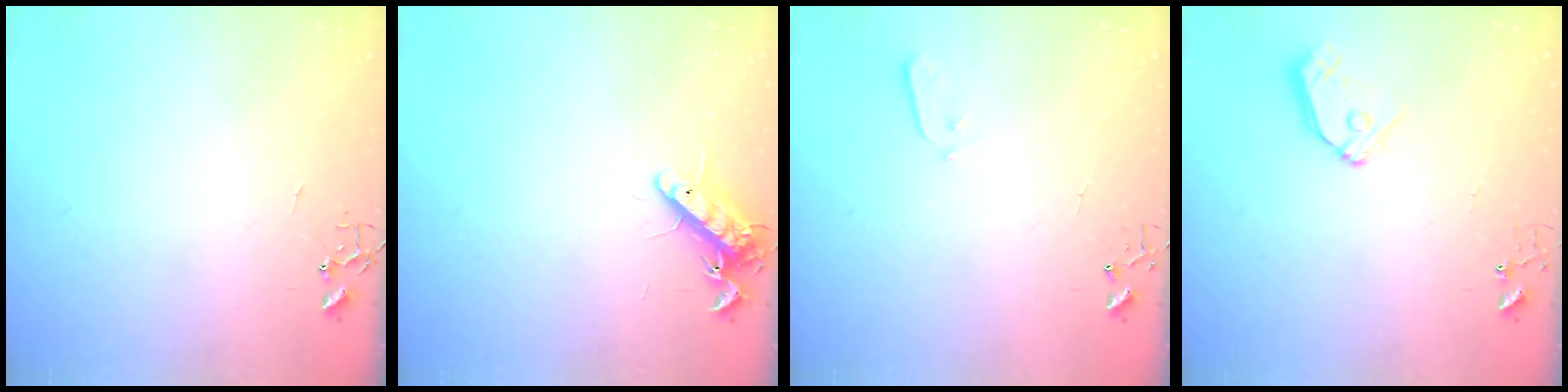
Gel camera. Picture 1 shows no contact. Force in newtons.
{"total": 10.7, "press": 10.5, "slide": 1.9}
{"total": 2.9, "press": 2.9, "slide": 0.1}
{"total": 9.4, "press": 9.3, "slide": 1.1}